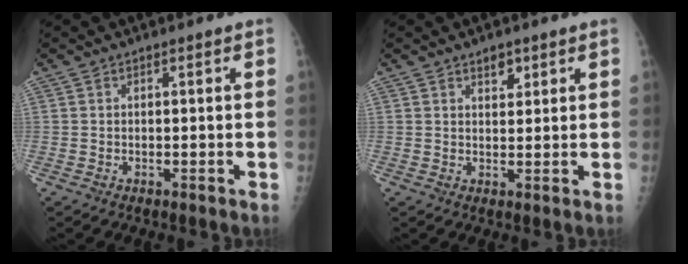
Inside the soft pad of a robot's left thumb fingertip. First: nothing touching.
{"total": 2.6, "force": [1.7, 1.4, 1.3], "torque": [-0.004, -0.010, 0.028]}